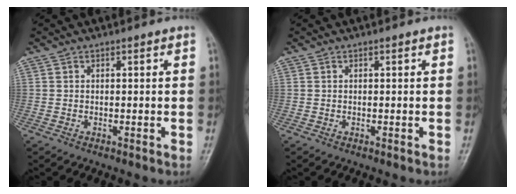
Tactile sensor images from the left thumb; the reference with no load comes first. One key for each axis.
{"total": 0.0}